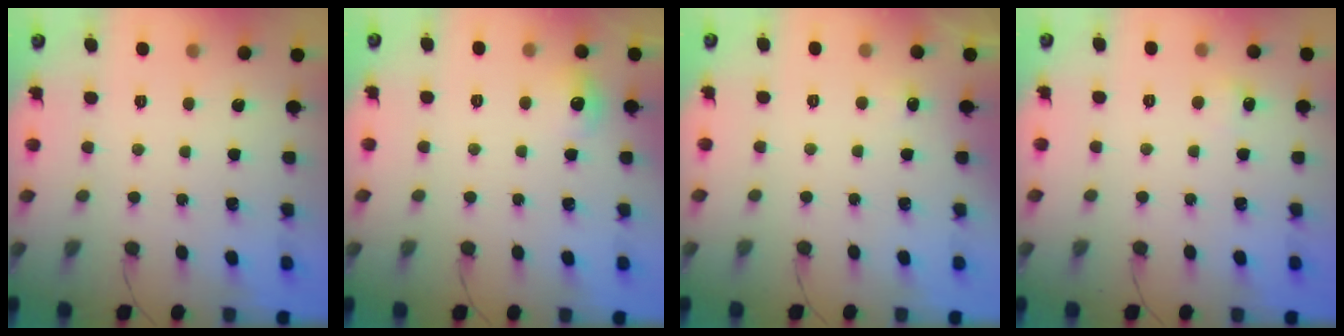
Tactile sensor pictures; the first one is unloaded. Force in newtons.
{"total": 5.8, "press": 5.6, "slide": 1.3}
{"total": 2.4, "press": 2.2, "slide": 1.1}
{"total": 4.6, "press": 4.4, "slide": 1.4}